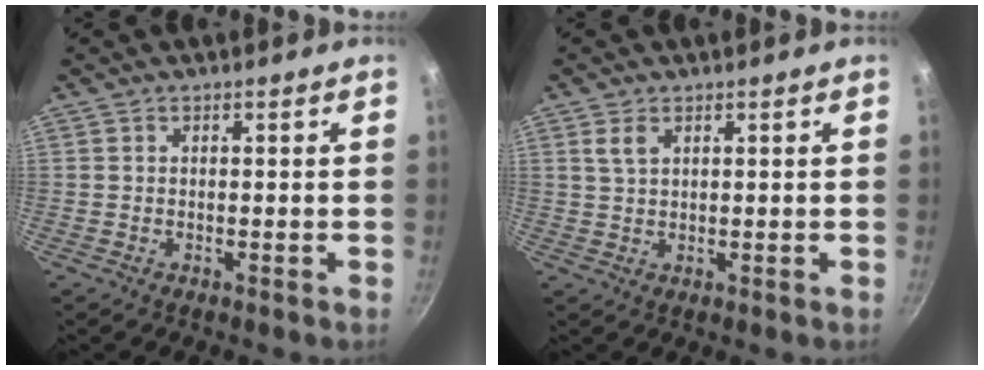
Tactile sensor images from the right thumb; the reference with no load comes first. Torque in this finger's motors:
{"motor_torque": [-0.13, 0.44, 0.61, 0.64, 0.11]}